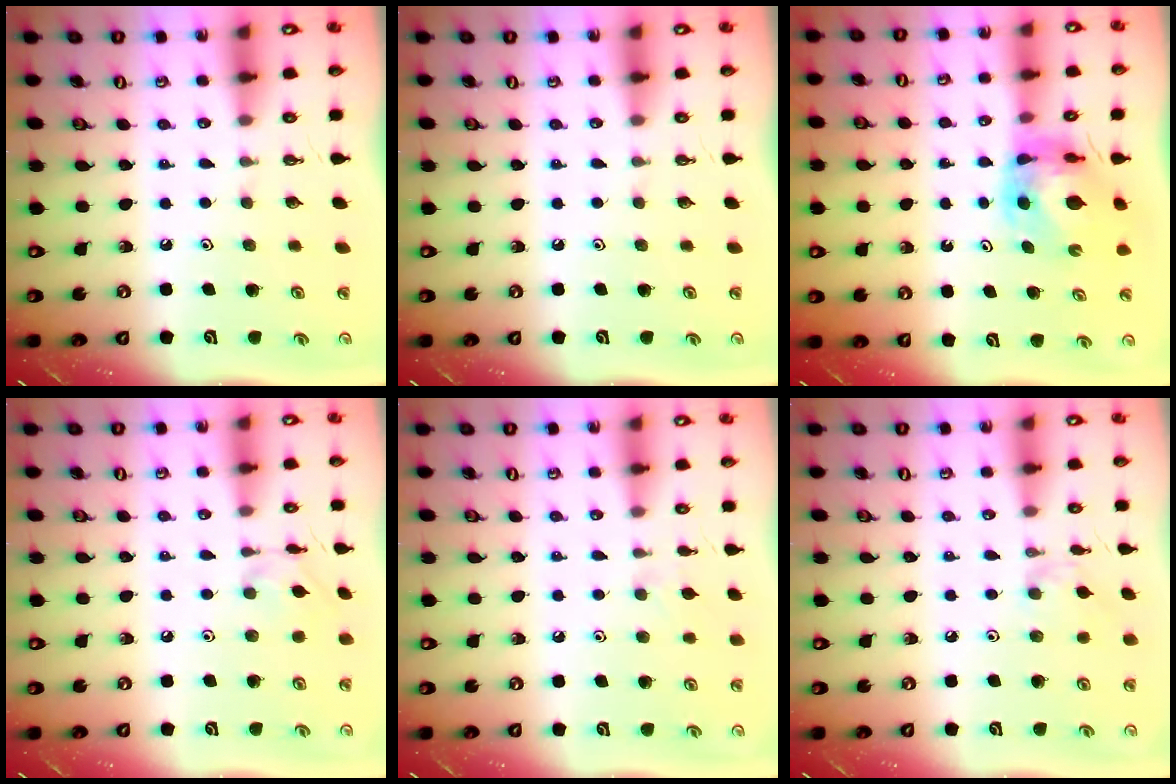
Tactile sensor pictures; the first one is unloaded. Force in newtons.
{"total": 0.0}
{"total": 7.0, "press": 7.0, "slide": 0.7}
{"total": 2.6, "press": 2.6, "slide": 0.3}
{"total": 5.1, "press": 5.1, "slide": 0.8}
{"total": 2.4, "press": 2.3, "slide": 0.5}